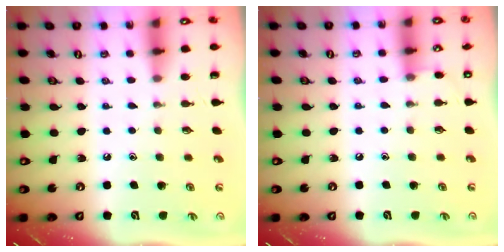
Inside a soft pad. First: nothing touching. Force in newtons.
{"total": 4.3, "press": 4.2, "slide": 0.4}